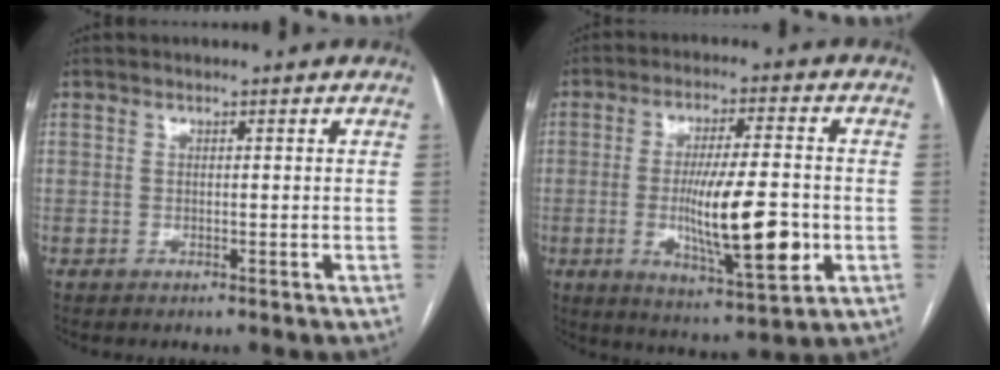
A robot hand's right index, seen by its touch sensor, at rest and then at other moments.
{"total": 13.9, "force": [-2.4, 2.4, 13.5], "torque": [-0.231, -0.015, -0.035]}